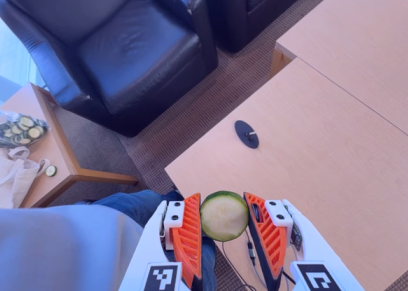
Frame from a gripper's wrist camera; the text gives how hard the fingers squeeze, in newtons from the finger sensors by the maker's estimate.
{"total": 8.2, "left": 8.0, "right": 8.4}